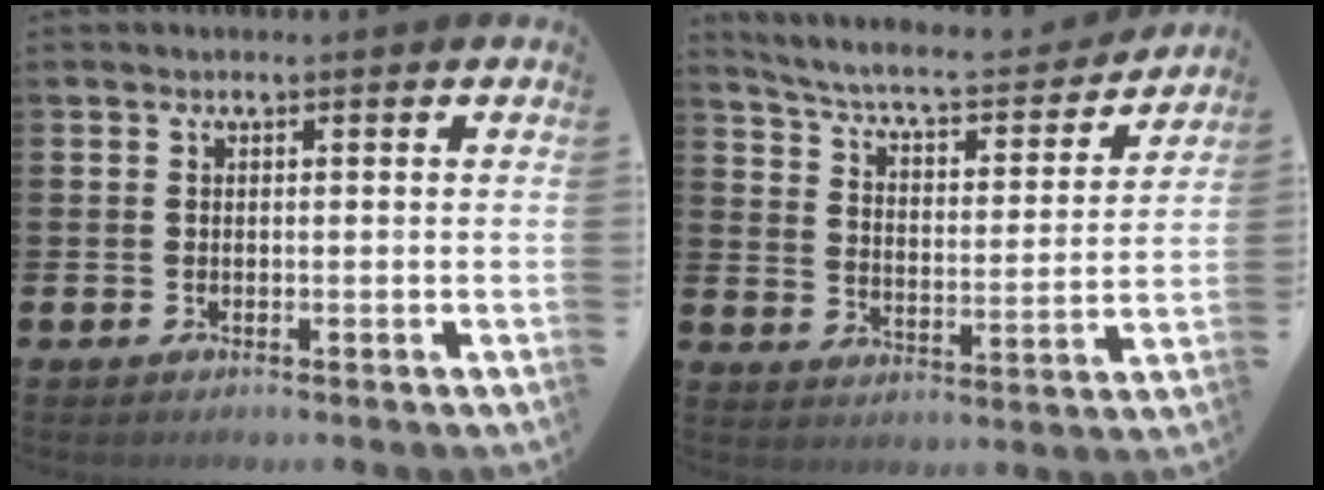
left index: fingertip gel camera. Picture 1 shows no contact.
{"total": 6.8, "force": [6.1, 1.3, 2.5], "torque": [-0.076, -0.045, 0.099]}